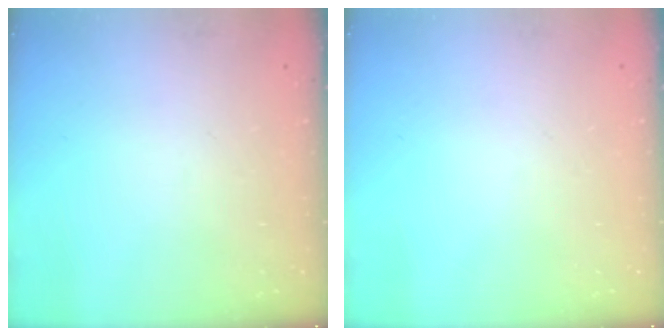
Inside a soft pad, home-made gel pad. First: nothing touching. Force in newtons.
{"total": 0.0}